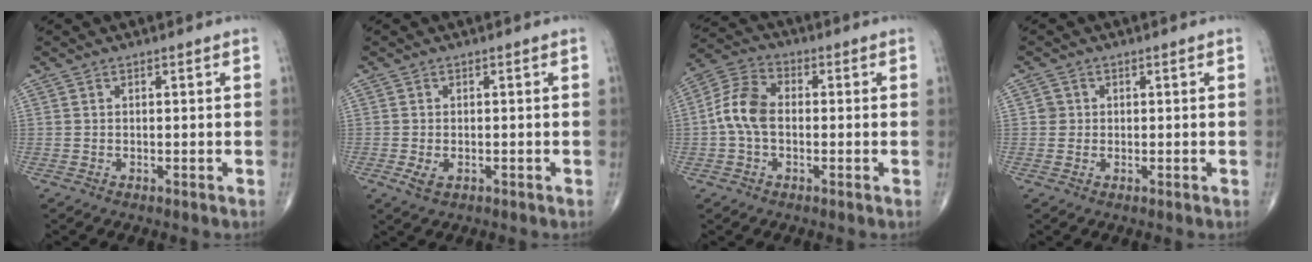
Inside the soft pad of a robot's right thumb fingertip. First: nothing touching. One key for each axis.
{"total": 2.4, "fx": -0.8, "fy": 1.5, "fz": 1.7, "tx": -0.035, "ty": -0.001, "tz": -0.011}
{"total": 8.4, "fx": -0.6, "fy": 5.4, "fz": 6.3, "tx": -0.126, "ty": 0.026, "tz": -0.024}
{"total": 1.6, "fx": 0.2, "fy": 1.6, "fz": 0.2, "tx": 0.007, "ty": 0.004, "tz": 0.000}